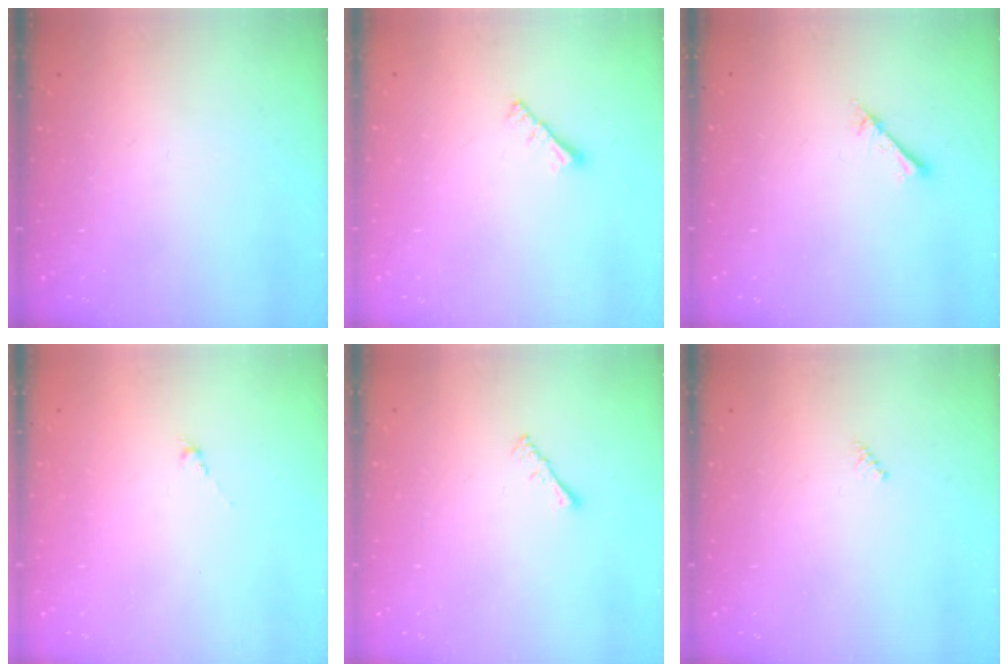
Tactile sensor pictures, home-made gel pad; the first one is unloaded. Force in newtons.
{"total": 2.2, "press": 2.1, "slide": 0.6}
{"total": 2.4, "press": 2.4, "slide": 0.3}
{"total": 0.0}
{"total": 1.3, "press": 1.3, "slide": 0.4}
{"total": 2.0, "press": 2.0, "slide": 0.2}